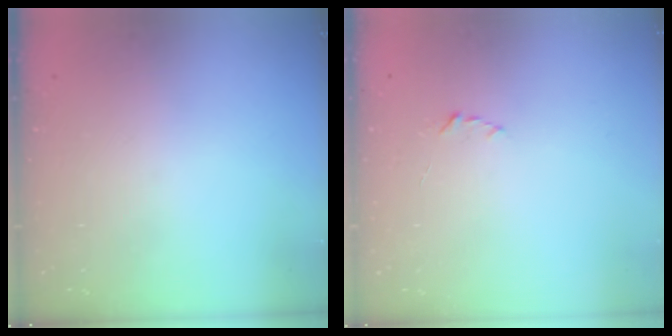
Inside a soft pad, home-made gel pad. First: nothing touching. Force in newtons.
{"total": 1.9, "press": 1.9, "slide": 0.2}